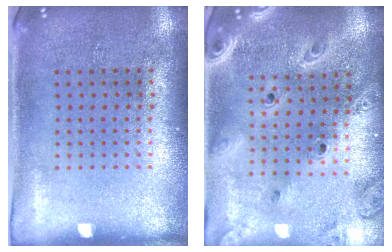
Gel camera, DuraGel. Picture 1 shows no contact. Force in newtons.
{"total": 2.7, "press": 2.3, "slide": 1.4}